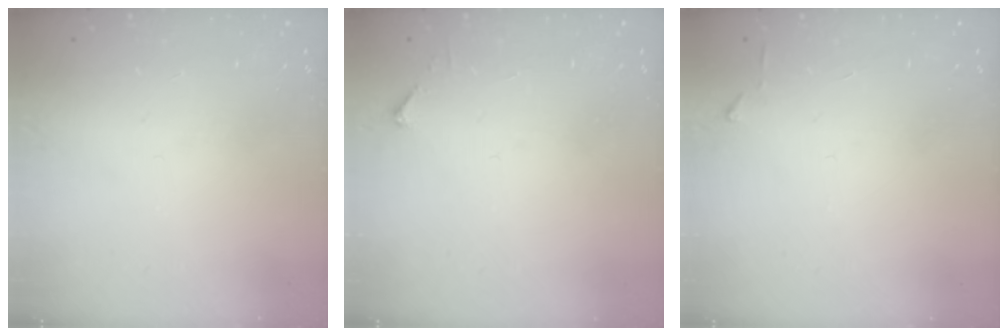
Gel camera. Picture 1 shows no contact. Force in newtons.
{"total": 2.5, "press": 2.5, "slide": 0.3}
{"total": 3.9, "press": 3.9, "slide": 0.5}